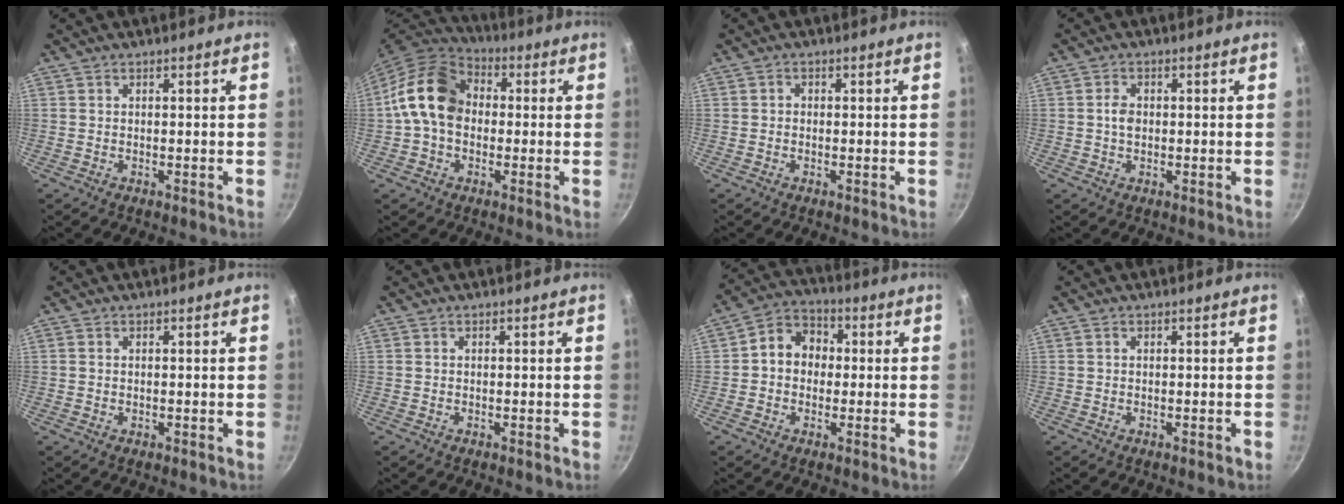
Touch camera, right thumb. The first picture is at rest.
{"total": 13.9, "force": [0.3, 10.3, 9.3], "torque": [-0.136, 0.030, -0.015]}
{"total": 0.8, "force": [-0.2, 0.7, 0.3], "torque": [-0.005, 0.004, -0.003]}
{"total": 2.6, "force": [0.0, 1.8, 1.9], "torque": [-0.028, 0.004, -0.001]}
{"total": 1.4, "force": [0.1, 1.1, 0.8], "torque": [-0.011, 0.000, 0.003]}
{"total": 0.0}
{"total": 8.4, "force": [0.3, 7.0, 4.6], "torque": [-0.041, 0.022, -0.015]}
{"total": 0.6, "force": [0.0, 0.4, 0.4], "torque": [-0.003, 0.003, 0.000]}